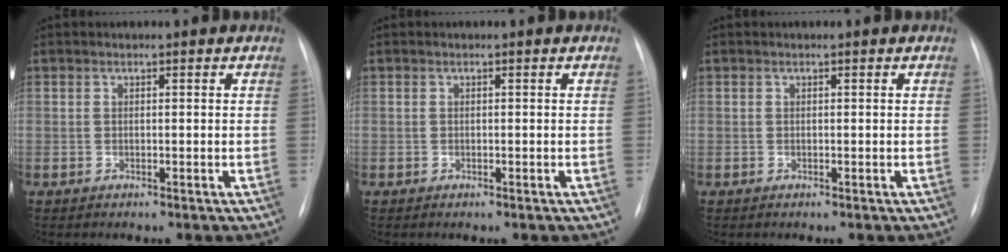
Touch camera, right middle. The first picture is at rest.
{"total": 0.0}
{"total": 0.0}